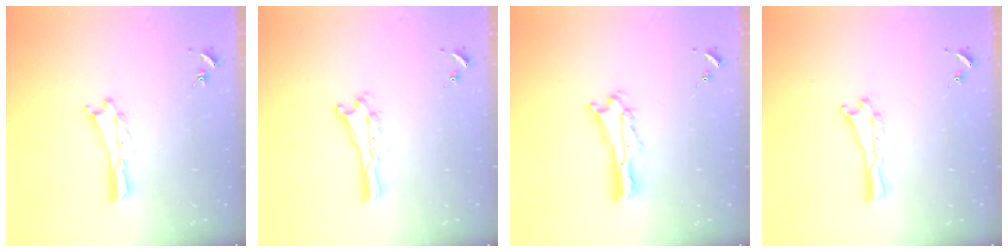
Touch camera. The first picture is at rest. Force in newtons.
{"total": 0.0}
{"total": 2.2, "press": 2.2, "slide": 0.3}
{"total": 0.0}